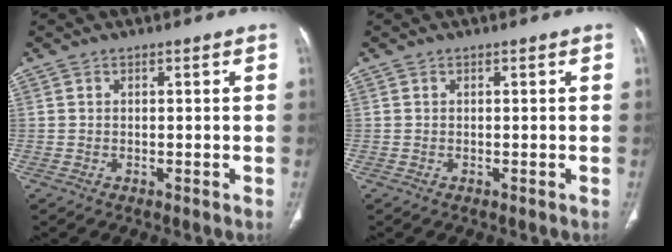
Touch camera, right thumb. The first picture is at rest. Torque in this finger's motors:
{"motor_torque": [0.00, 0.00, -0.01, 0.00, 0.00]}